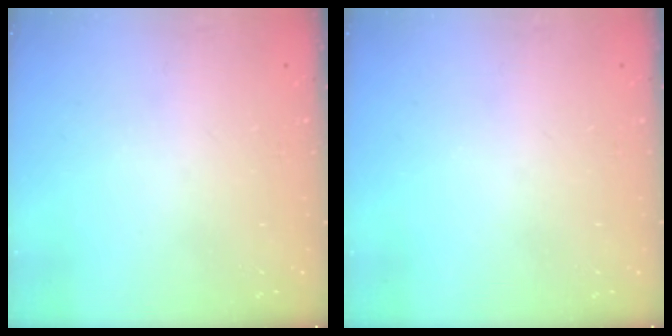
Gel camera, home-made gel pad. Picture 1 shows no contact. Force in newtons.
{"total": 0.0}